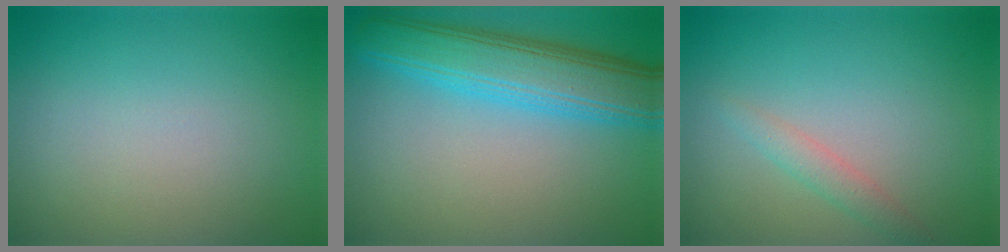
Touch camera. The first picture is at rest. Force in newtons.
{"total": 7.5, "press": 7.5, "slide": 0.2}
{"total": 1.5, "press": 1.5, "slide": 0.1}